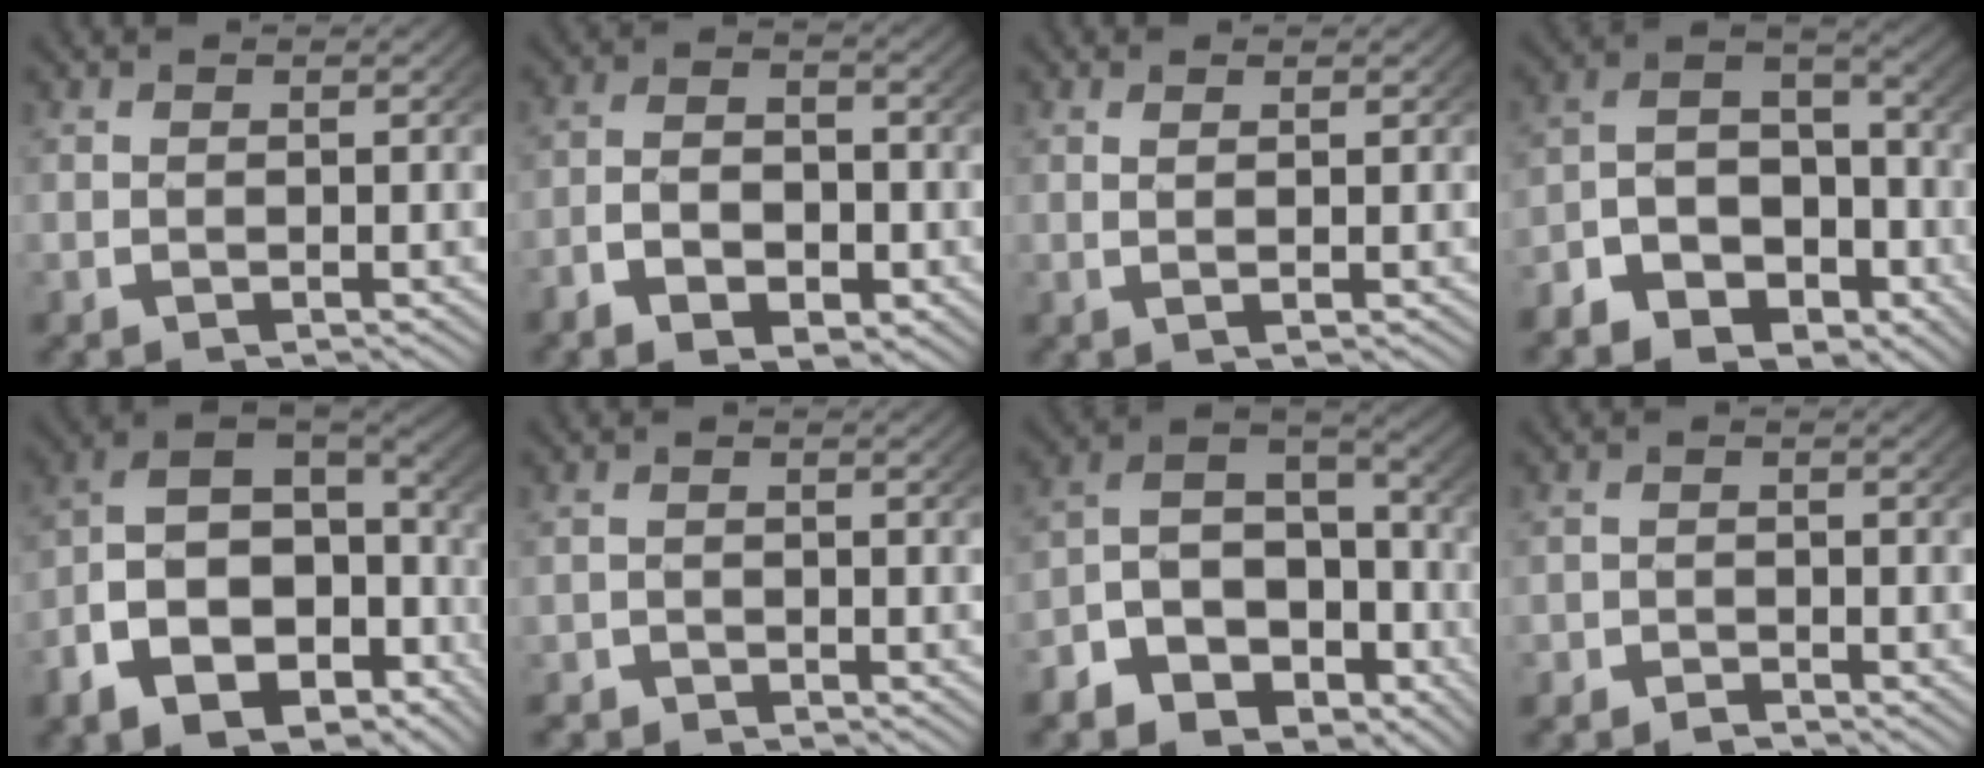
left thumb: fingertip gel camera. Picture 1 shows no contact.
{"total": 4.6, "force": [-1.5, 3.0, 3.2], "torque": [-0.058, -0.015, -0.027]}
{"total": 1.1, "force": [0.5, -0.1, 1.0], "torque": [-0.024, -0.005, 0.014]}
{"total": 10.2, "force": [-3.5, 7.8, 5.5], "torque": [-0.098, -0.029, -0.058]}
{"total": 14.7, "force": [-2.3, 10.9, 9.5], "torque": [-0.209, -0.038, -0.030]}
{"total": 1.9, "force": [-1.7, 0.8, -0.2], "torque": [0.009, -0.013, -0.029]}
{"total": 11.4, "force": [-3.8, 8.8, 6.1], "torque": [-0.116, -0.034, -0.061]}
{"total": 1.7, "force": [-1.6, 0.7, -0.1], "torque": [0.009, -0.009, -0.031]}